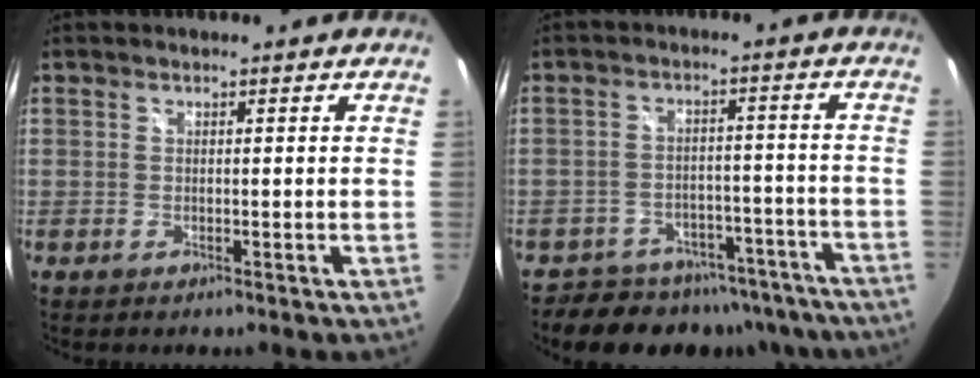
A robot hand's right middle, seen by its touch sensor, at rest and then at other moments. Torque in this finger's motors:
{"motor_torque": [0.62, -1.02, 0.08, 0.02]}